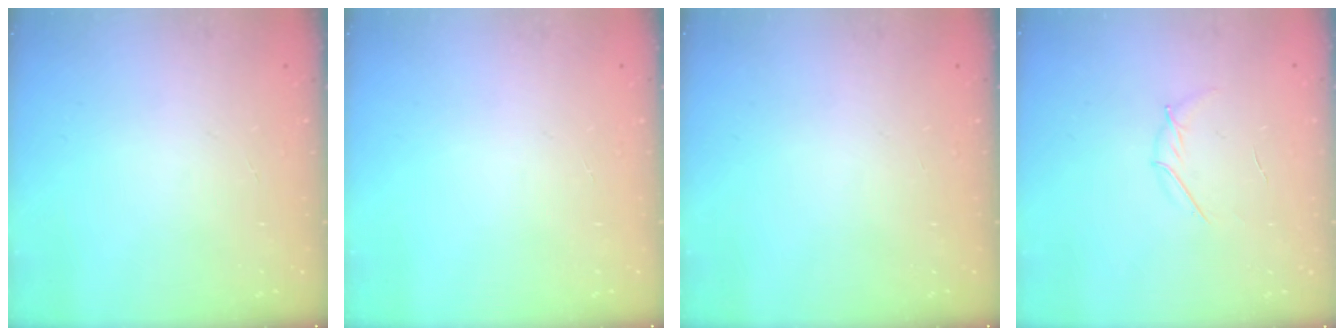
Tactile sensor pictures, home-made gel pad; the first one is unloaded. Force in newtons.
{"total": 0.0}
{"total": 0.0}
{"total": 3.8, "press": 3.6, "slide": 1.1}